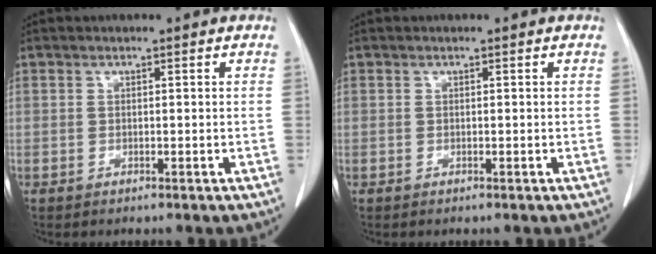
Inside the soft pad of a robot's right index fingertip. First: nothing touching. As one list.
[{"total": 0.0}]